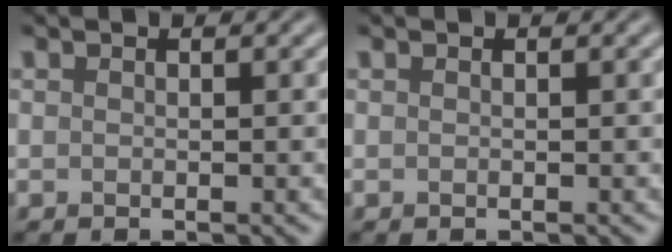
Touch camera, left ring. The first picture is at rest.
{"total": 0.0}